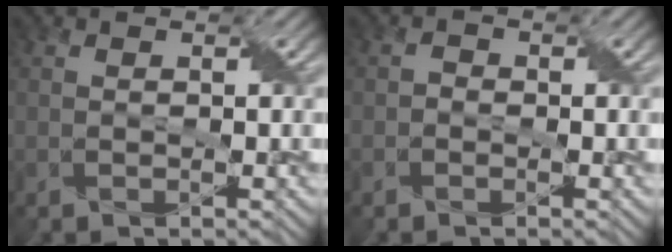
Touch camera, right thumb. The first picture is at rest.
{"total": 0.8, "force": [-0.5, 0.7, 0.3], "torque": [-0.007, 0.002, -0.012]}